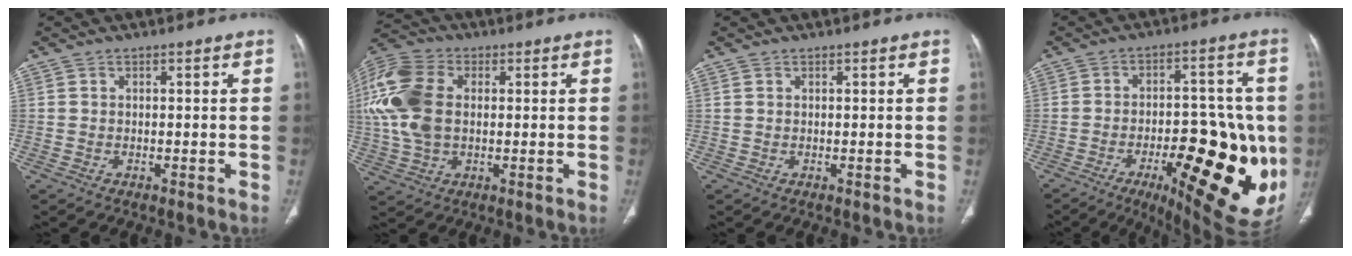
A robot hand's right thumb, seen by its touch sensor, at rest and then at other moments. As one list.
[{"total": 15.9, "force": [1.9, 10.5, 11.7], "torque": [-0.270, 0.013, 0.034]}, {"total": 0.0}, {"total": 25.8, "force": [-6.8, 9.9, 22.8], "torque": [-0.245, 0.003, -0.071]}]